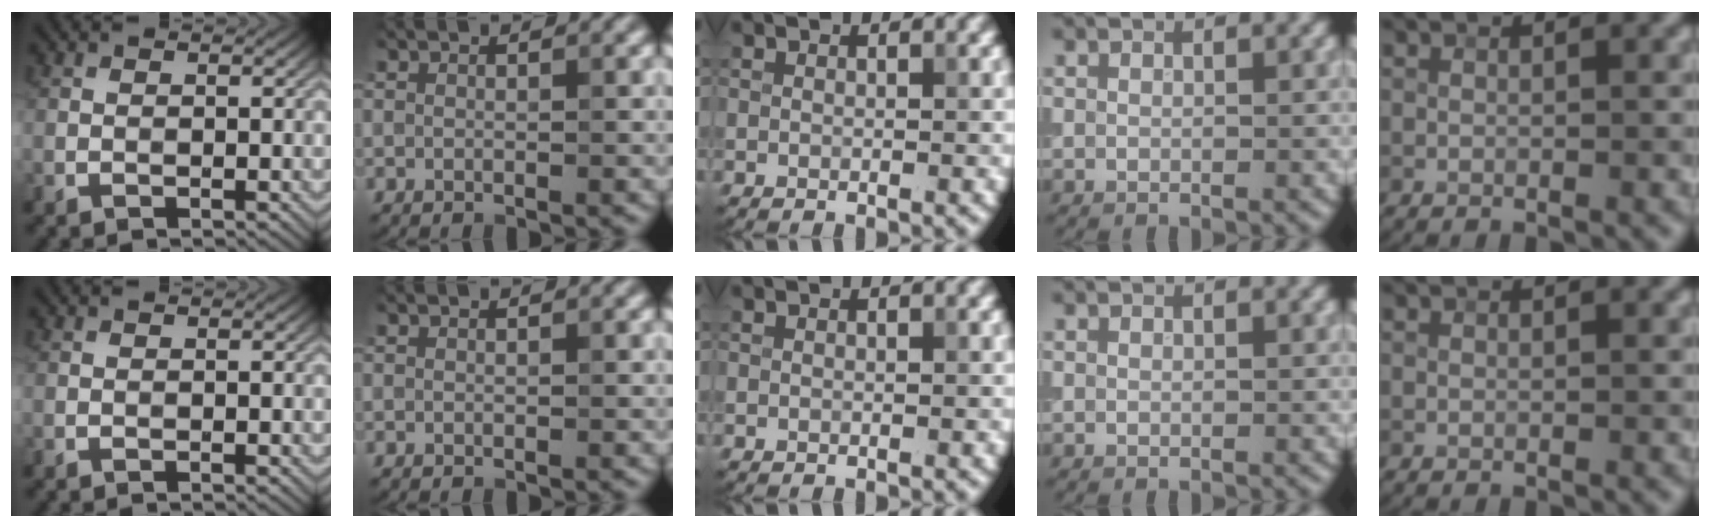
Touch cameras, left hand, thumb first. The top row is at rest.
{}